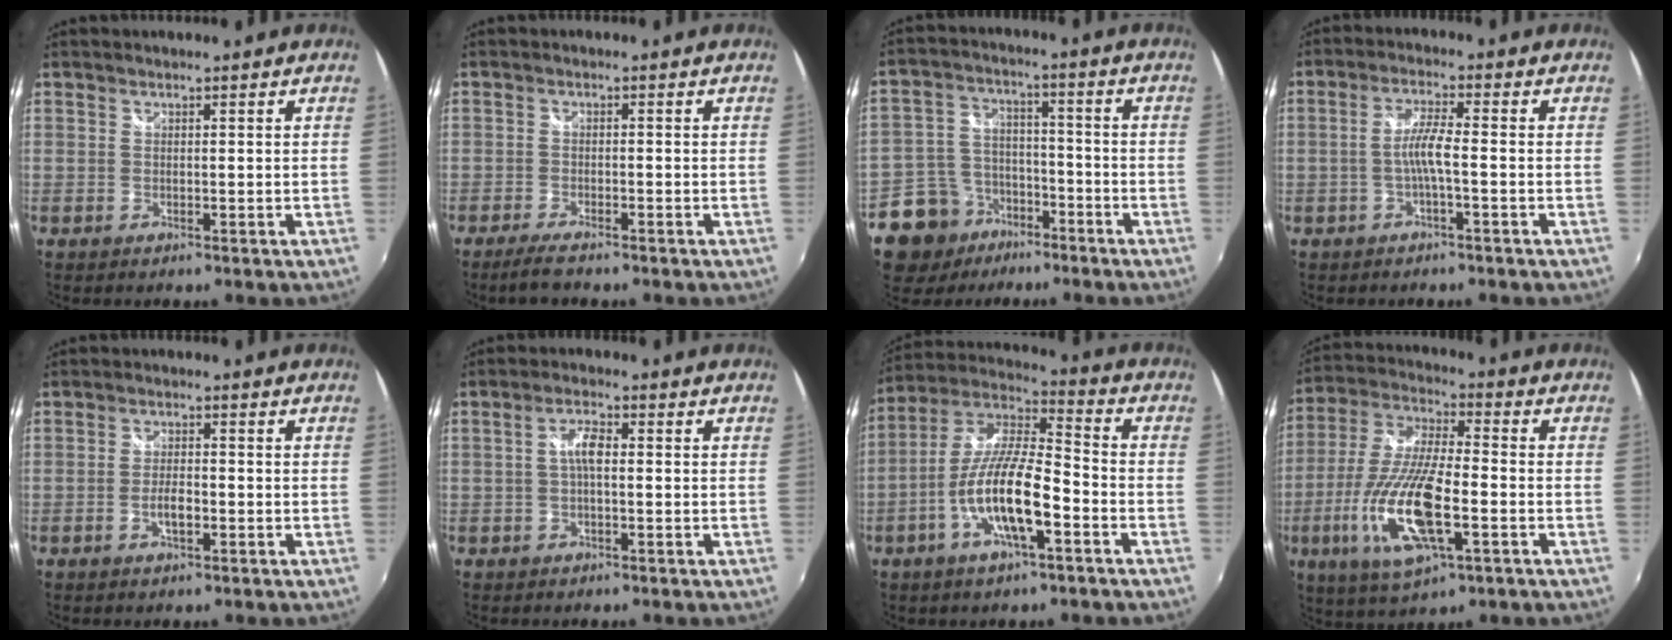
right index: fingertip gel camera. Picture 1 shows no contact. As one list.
[{"total": 4.1, "force": [-3.4, 0.7, 2.3], "torque": [-0.060, -0.009, -0.064]}, {"total": 12.0, "force": [-7.2, 9.0, 3.3], "torque": [-0.098, 0.028, -0.110]}, {"total": 4.2, "force": [-1.3, -0.1, 4.0], "torque": [-0.082, 0.005, -0.024]}, {"total": 3.2, "force": [-1.3, 1.3, 2.7], "torque": [-0.056, 0.000, -0.024]}, {"total": 3.5, "force": [-0.1, 1.2, 3.2], "torque": [-0.063, 0.009, -0.002]}, {"total": 14.7, "force": [-5.7, 3.7, 13.1], "torque": [-0.260, -0.005, -0.110]}, {"total": 18.0, "force": [-5.9, 5.5, 16.2], "torque": [-0.339, -0.024, -0.110]}]